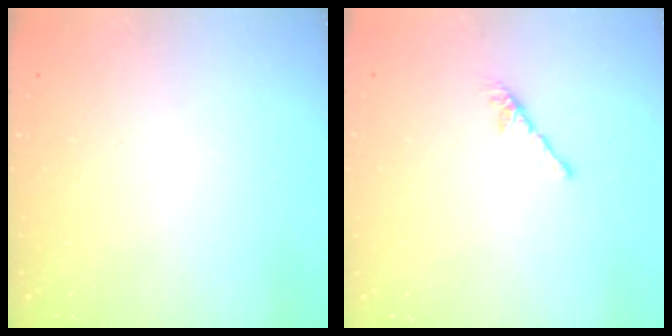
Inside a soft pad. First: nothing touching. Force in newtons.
{"total": 0.0}